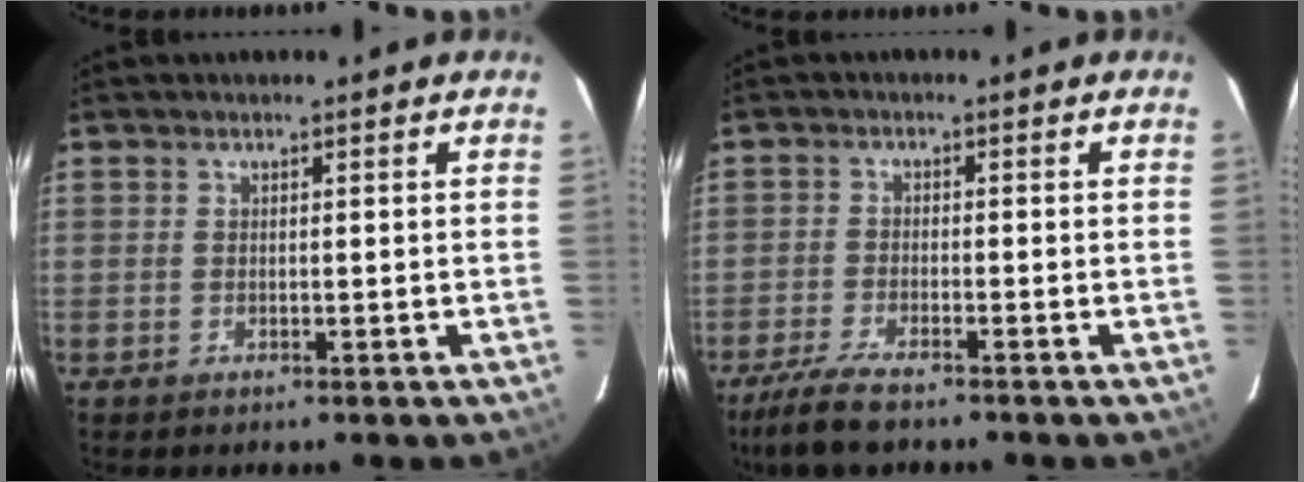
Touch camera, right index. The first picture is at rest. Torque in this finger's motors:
{"motor_torque": [0.17, -0.26, 0.28, 0.06]}